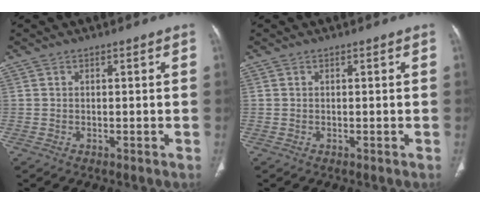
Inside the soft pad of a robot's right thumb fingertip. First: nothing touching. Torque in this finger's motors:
{"motor_torque": [0.00, 0.00, 0.08, 0.08, 0.00]}